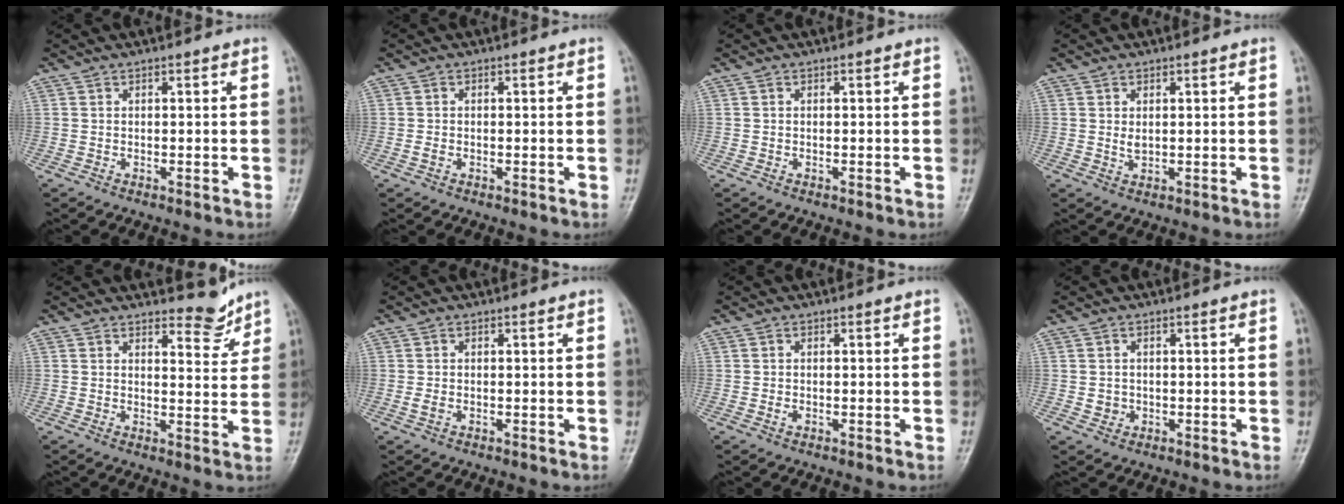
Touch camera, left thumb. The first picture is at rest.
{"total": 1.2, "force": [-0.4, 0.8, 0.8], "torque": [-0.018, 0.000, -0.009]}
{"total": 0.0}
{"total": 1.9, "force": [0.4, 1.2, 1.5], "torque": [-0.022, -0.005, 0.010]}
{"total": 4.7, "force": [4.2, 1.7, 1.1], "torque": [0.002, -0.040, 0.058]}
{"total": 1.8, "force": [-0.4, 1.2, 1.3], "torque": [-0.028, 0.001, -0.009]}
{"total": 1.1, "force": [-0.3, 0.8, 0.7], "torque": [-0.013, 0.001, -0.007]}
{"total": 2.3, "force": [-0.2, 2.1, 0.9], "torque": [-0.004, 0.004, 0.000]}